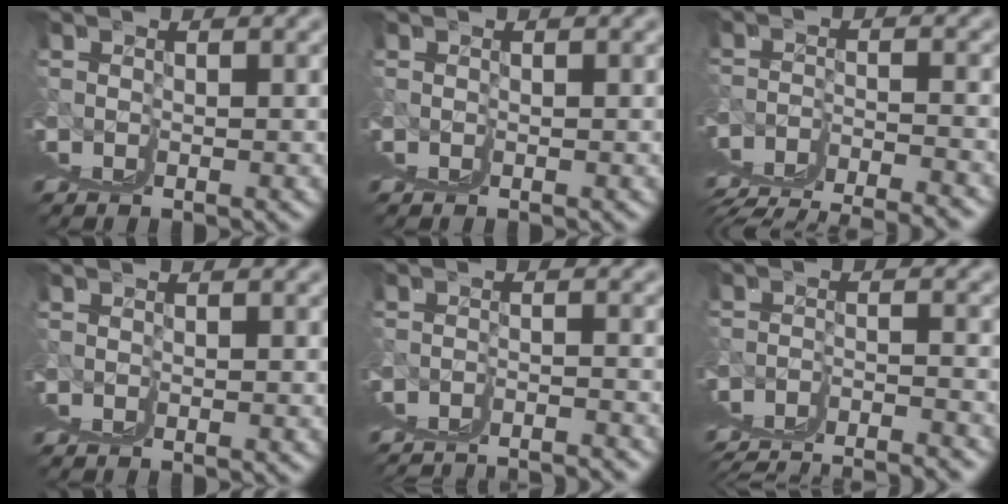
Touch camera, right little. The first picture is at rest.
{"total": 0.0}
{"total": 2.2, "force": [1.1, -0.4, 1.9], "torque": [-0.036, 0.001, 0.022]}
{"total": 0.0}
{"total": 3.3, "force": [0.6, 0.0, 3.2], "torque": [-0.035, 0.012, 0.010]}
{"total": 3.5, "force": [0.3, -0.1, 3.5], "torque": [-0.049, 0.001, 0.011]}